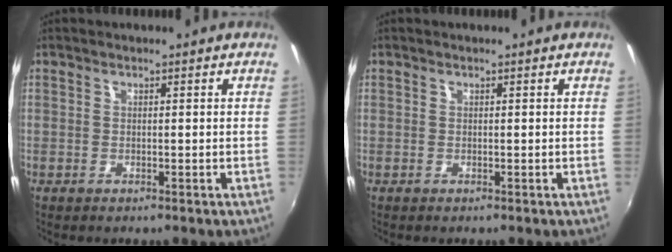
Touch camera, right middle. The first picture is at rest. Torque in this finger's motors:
{"motor_torque": [-0.10, 0.10, 0.00, 0.00]}